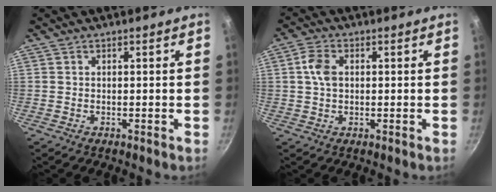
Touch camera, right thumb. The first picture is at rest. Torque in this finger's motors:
{"motor_torque": [0.04, 0.02, 0.11, 0.20, 0.01]}